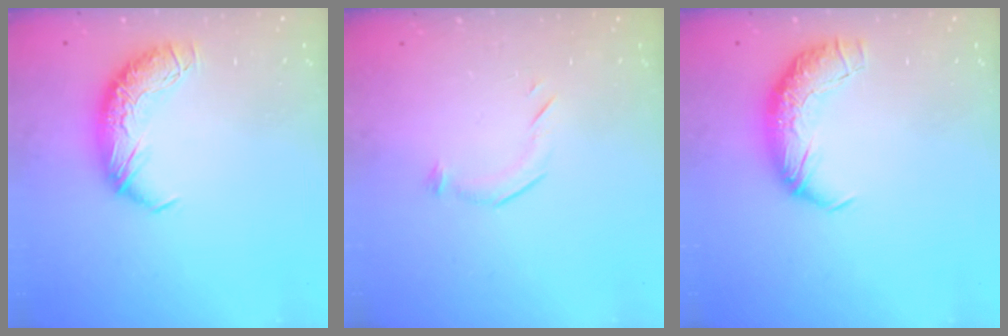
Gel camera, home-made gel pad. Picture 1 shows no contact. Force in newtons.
{"total": 5.2, "press": 5.2, "slide": 0.8}
{"total": 2.3, "press": 1.0, "slide": 2.1}